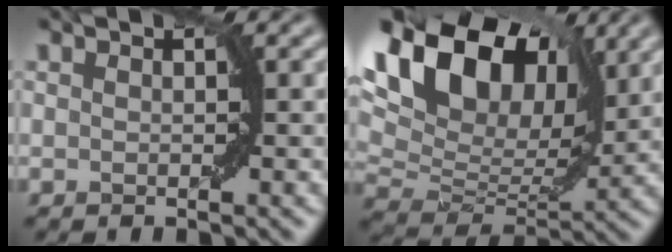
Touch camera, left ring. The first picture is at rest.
{"total": 14.3, "force": [6.9, 8.1, 9.7], "torque": [-0.184, 0.038, 0.114]}